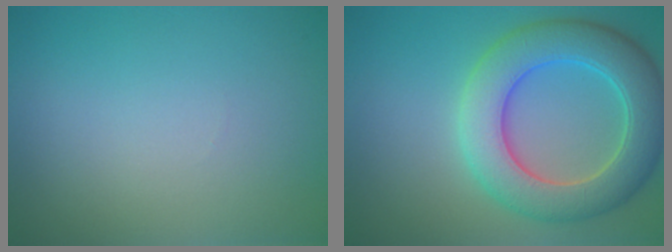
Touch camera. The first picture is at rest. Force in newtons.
{"total": 8.0, "press": 7.9, "slide": 0.7}